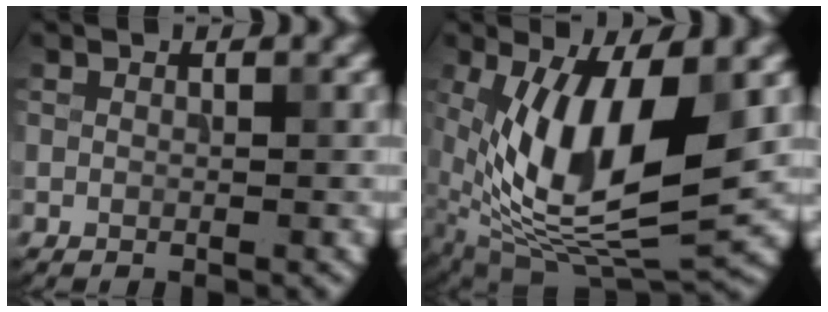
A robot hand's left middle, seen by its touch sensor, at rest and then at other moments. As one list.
[{"total": 11.7, "force": [0.7, 4.9, 10.6], "torque": [-0.204, -0.008, 0.012]}]